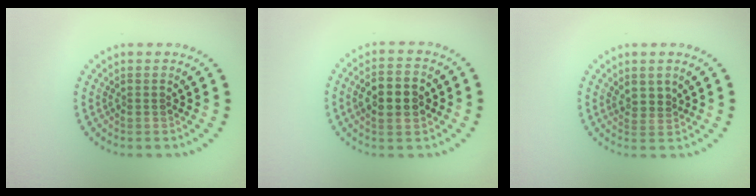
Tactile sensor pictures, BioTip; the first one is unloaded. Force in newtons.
{"total": 4.6, "press": 4.6, "slide": 0.3}
{"total": 1.5, "press": 1.2, "slide": 0.9}